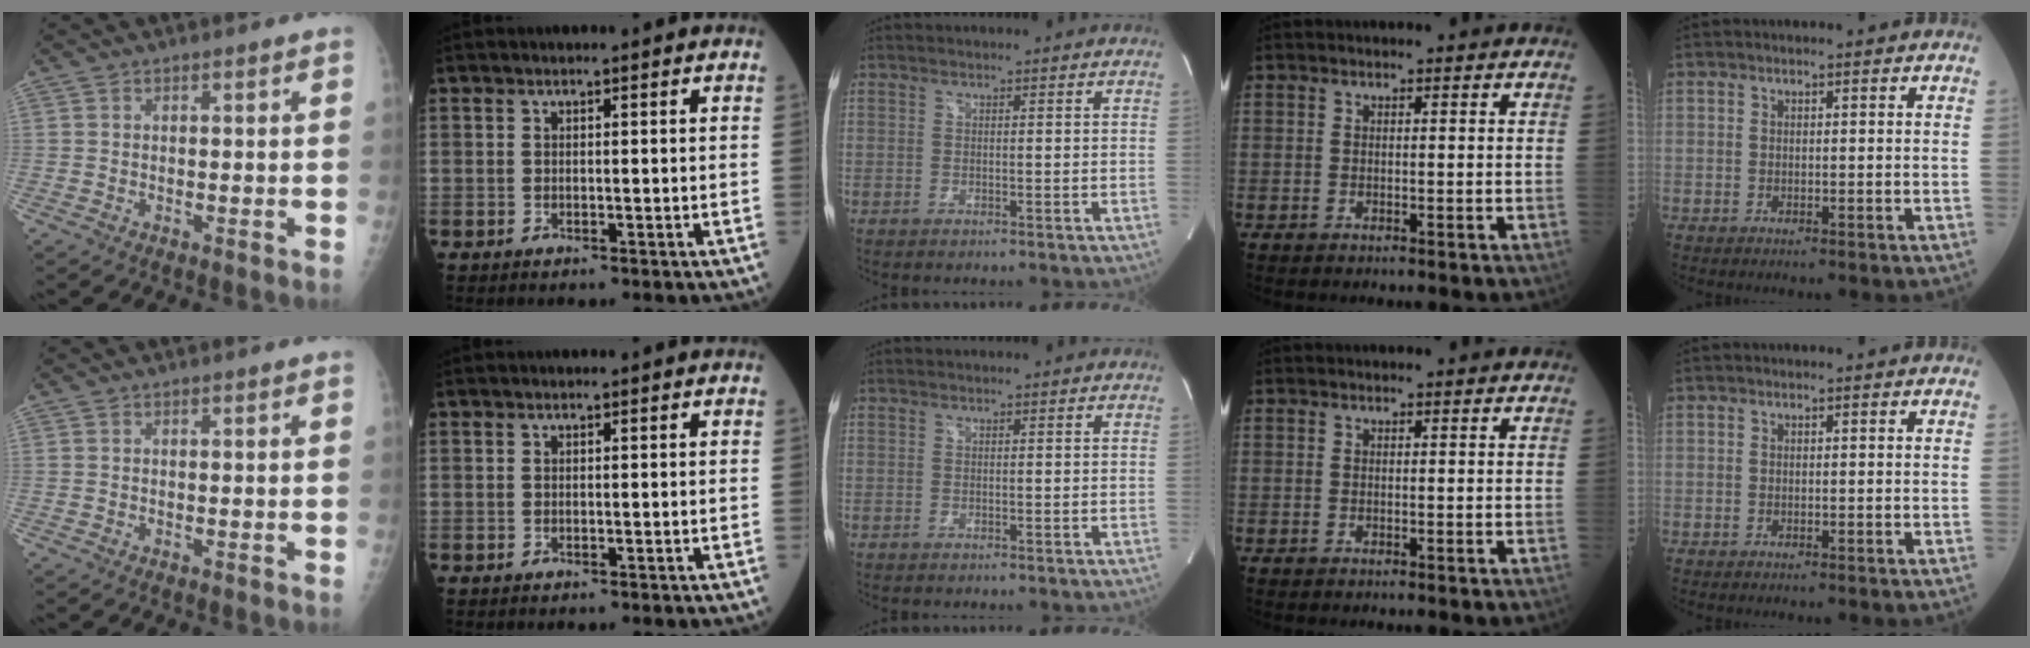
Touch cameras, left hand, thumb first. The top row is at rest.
{}